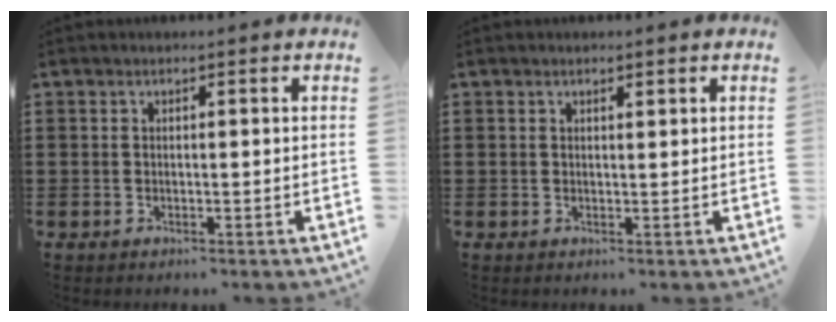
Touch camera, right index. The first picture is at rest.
{"total": 0.7, "force": [0.5, 0.3, 0.3], "torque": [-0.007, 0.002, 0.010]}